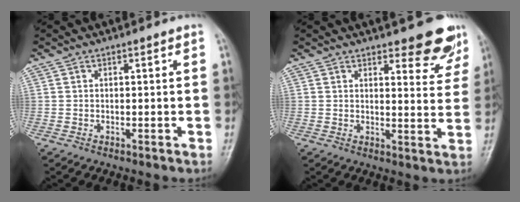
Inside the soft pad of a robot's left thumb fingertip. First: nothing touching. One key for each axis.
{"total": 7.8, "fx": 5.9, "fy": 2.8, "fz": 4.4, "tx": -0.020, "ty": -0.039, "tz": 0.065}